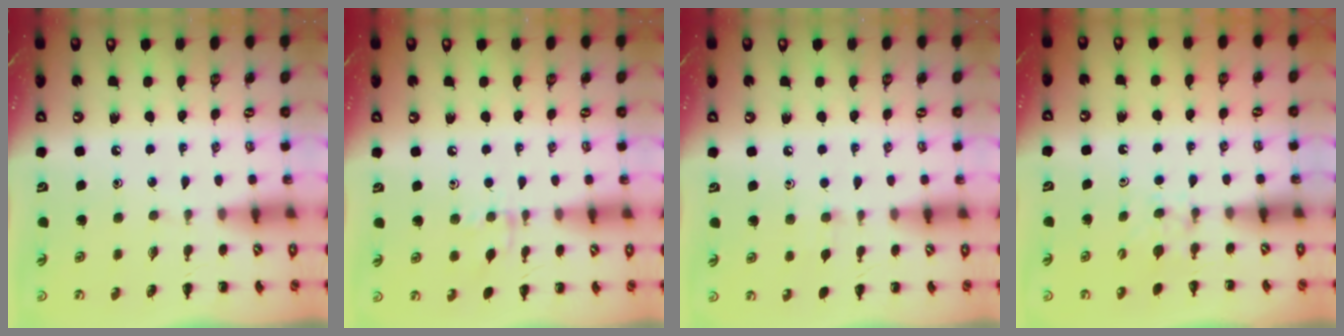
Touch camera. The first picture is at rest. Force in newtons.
{"total": 5.9, "press": 5.8, "slide": 1.0}
{"total": 4.3, "press": 3.9, "slide": 1.7}
{"total": 3.7, "press": 3.4, "slide": 1.4}